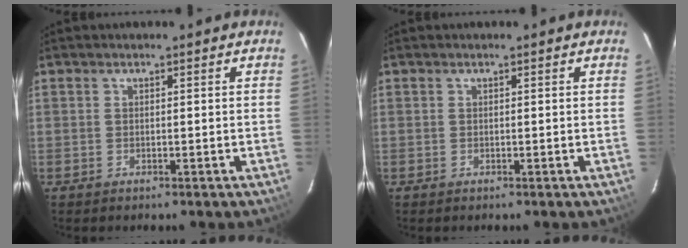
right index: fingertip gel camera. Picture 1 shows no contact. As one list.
[{"total": 0.0}]